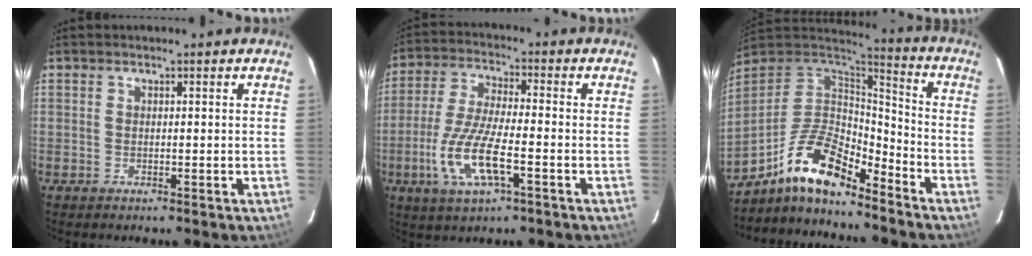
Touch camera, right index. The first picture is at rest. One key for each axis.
{"total": 11.9, "fx": -4.3, "fy": 3.2, "fz": 10.7, "tx": -0.226, "ty": -0.012, "tz": -0.083}
{"total": 15.0, "fx": -10.8, "fy": 4.4, "fz": 9.4, "tx": -0.194, "ty": 0.002, "tz": -0.211}